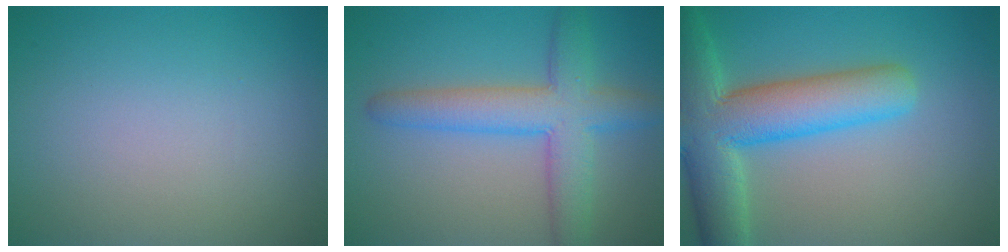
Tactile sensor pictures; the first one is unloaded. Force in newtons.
{"total": 6.1, "press": 6.1, "slide": 0.2}
{"total": 9.6, "press": 9.6, "slide": 0.8}